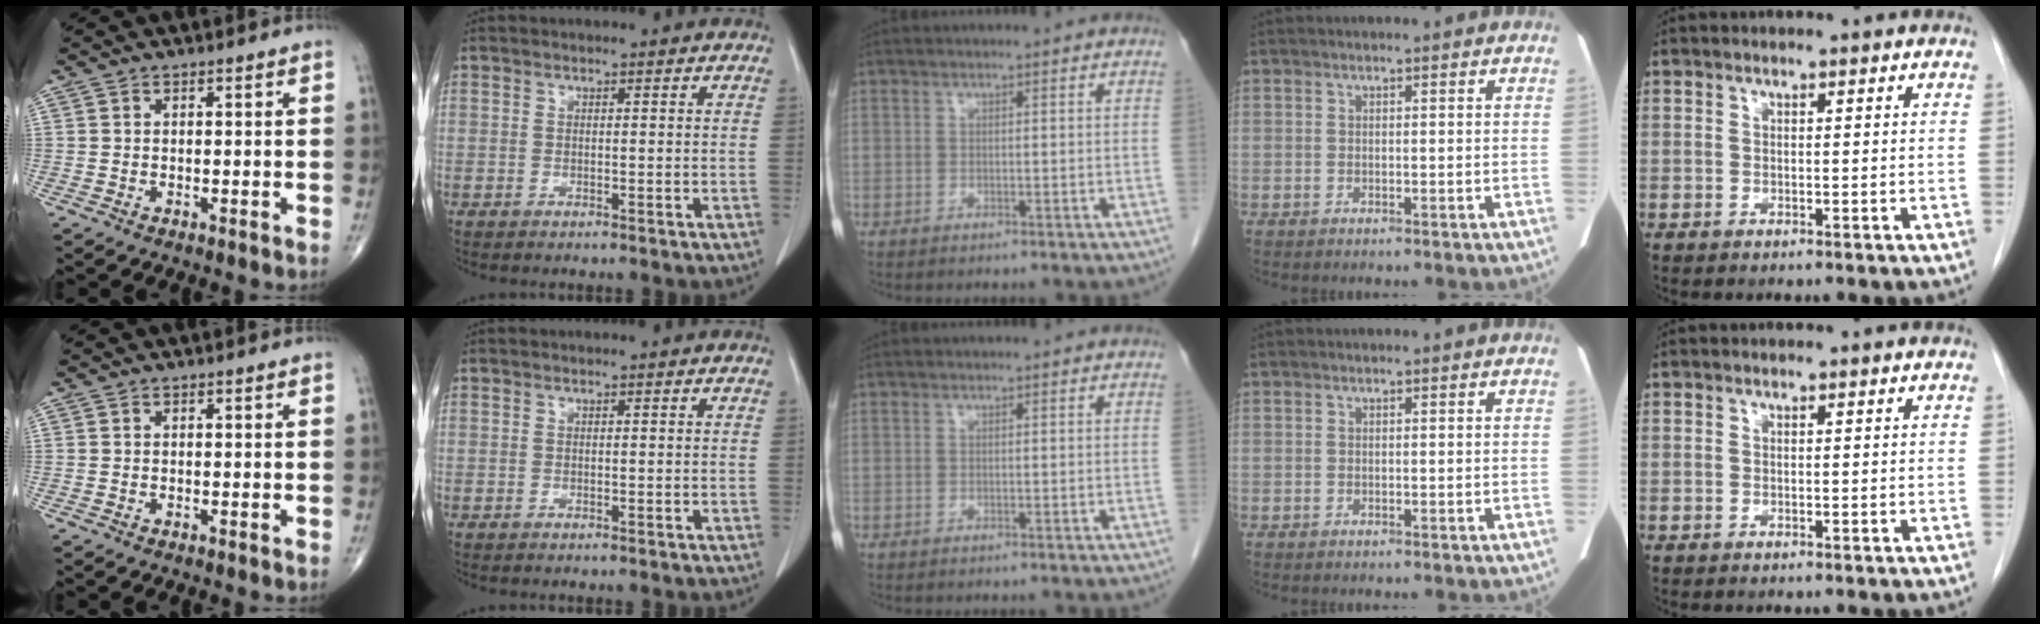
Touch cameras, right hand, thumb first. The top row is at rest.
{}